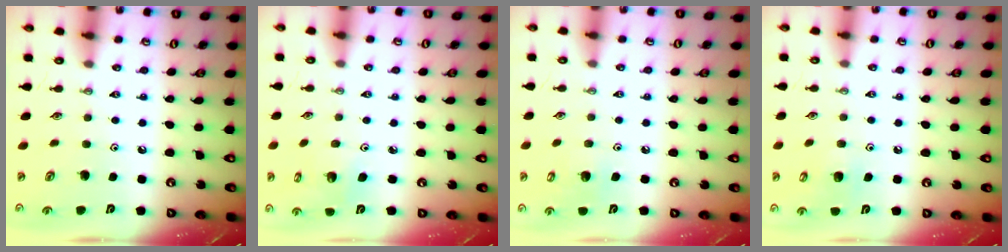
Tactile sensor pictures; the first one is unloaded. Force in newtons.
{"total": 4.3, "press": 4.2, "slide": 1.0}
{"total": 6.0, "press": 6.0, "slide": 0.9}
{"total": 6.5, "press": 6.4, "slide": 0.7}